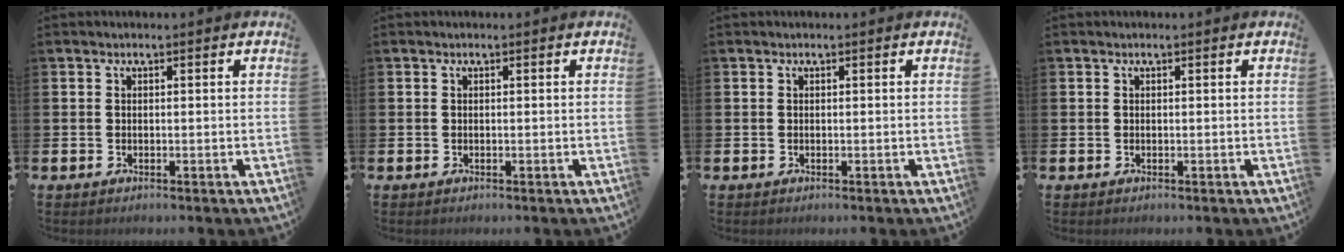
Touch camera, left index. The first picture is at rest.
{"total": 0.0}
{"total": 0.0}
{"total": 0.0}